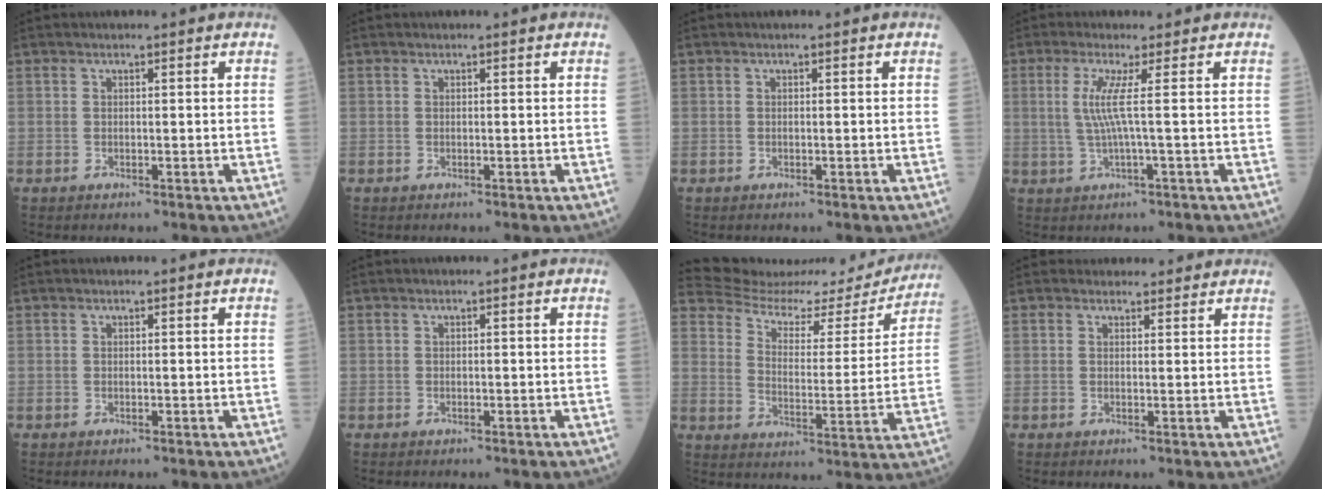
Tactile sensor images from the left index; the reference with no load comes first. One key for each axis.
{"total": 0.0}
{"total": 0.0}
{"total": 3.9, "fx": 0.3, "fy": -1.0, "fz": 3.7, "tx": -0.088, "ty": -0.001, "tz": 0.006}
{"total": 0.0}
{"total": 0.0}
{"total": 18.1, "fx": 17.7, "fy": 3.4, "fz": 1.7, "tx": -0.027, "ty": -0.047, "tz": 0.227}
{"total": 3.5, "fx": 3.2, "fy": 1.3, "fz": 0.2, "tx": 0.000, "ty": 0.009, "tz": 0.038}